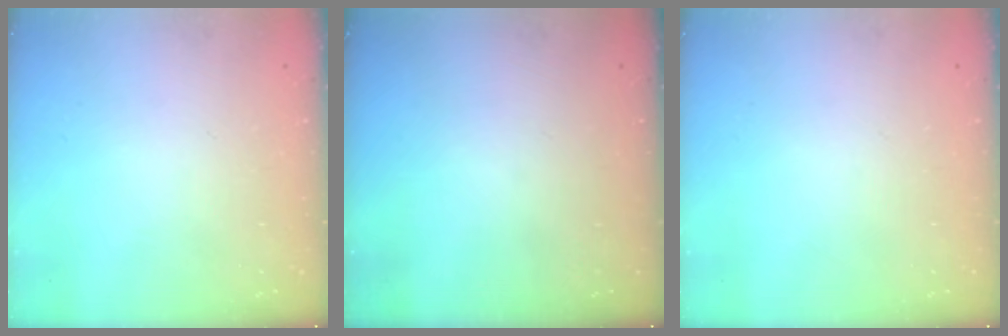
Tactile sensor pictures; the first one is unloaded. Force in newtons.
{"total": 0.0}
{"total": 0.0}